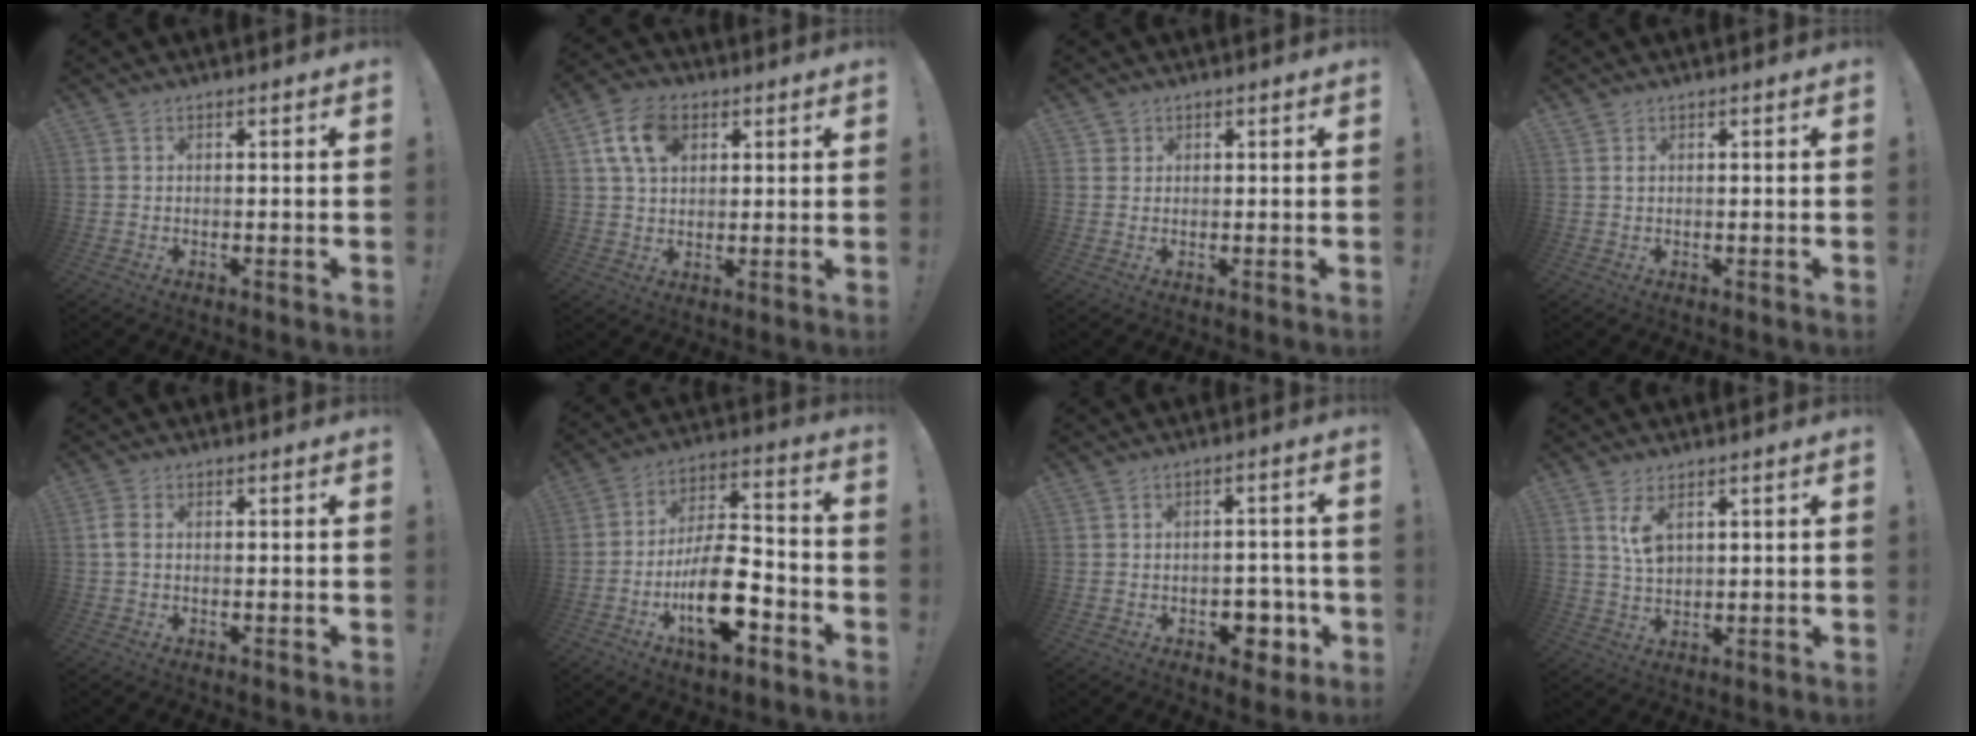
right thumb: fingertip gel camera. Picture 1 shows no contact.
{"total": 10.9, "force": [4.3, 7.4, 6.8], "torque": [-0.123, 0.003, 0.083]}
{"total": 1.6, "force": [1.0, 1.3, 0.2], "torque": [0.002, -0.004, 0.017]}
{"total": 0.5, "force": [0.4, 0.1, 0.4], "torque": [-0.001, -0.004, 0.006]}
{"total": 2.4, "force": [0.1, 1.4, 1.9], "torque": [-0.039, 0.008, 0.003]}
{"total": 19.0, "force": [-8.0, 8.7, 14.9], "torque": [-0.262, 0.051, -0.124]}
{"total": 8.0, "force": [-2.9, 5.7, 4.8], "torque": [-0.039, 0.018, -0.044]}
{"total": 5.7, "force": [2.6, 2.7, 4.3], "torque": [-0.071, -0.012, 0.045]}